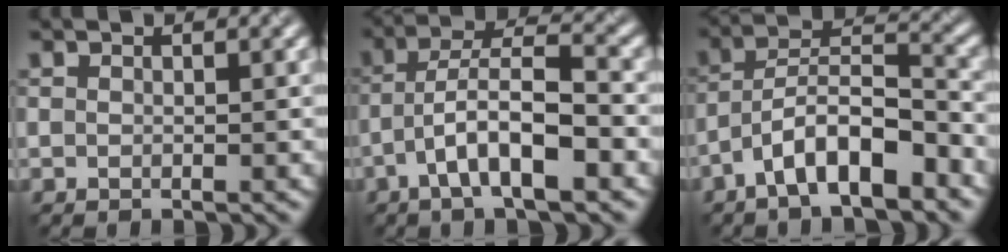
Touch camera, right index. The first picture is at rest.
{"total": 6.5, "force": [-3.3, 1.4, 5.4], "torque": [-0.101, 0.022, -0.050]}
{"total": 7.1, "force": [-4.9, 1.7, 4.9], "torque": [-0.087, 0.025, -0.075]}